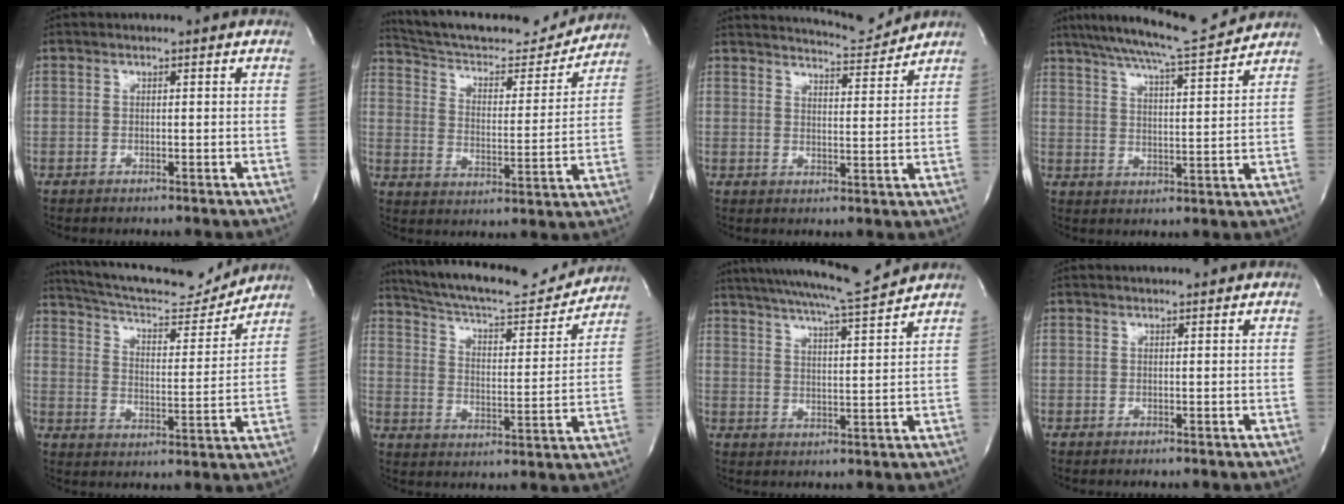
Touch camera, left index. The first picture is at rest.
{"total": 20.0, "force": [18.9, 3.3, 5.5], "torque": [-0.084, -0.017, 0.276]}
{"total": 7.3, "force": [7.2, -0.5, 0.8], "torque": [-0.021, -0.014, 0.106]}
{"total": 13.3, "force": [12.2, -0.3, 5.2], "torque": [-0.095, -0.008, 0.184]}
{"total": 16.8, "force": [16.0, 1.6, 4.8], "torque": [-0.083, -0.014, 0.244]}
{"total": 20.3, "force": [18.7, 3.7, 7.1], "torque": [-0.116, -0.006, 0.270]}
{"total": 14.1, "force": [12.9, -1.2, 5.5], "torque": [-0.104, -0.021, 0.193]}
{"total": 2.3, "force": [2.2, 0.1, 0.6], "torque": [-0.009, 0.015, 0.029]}